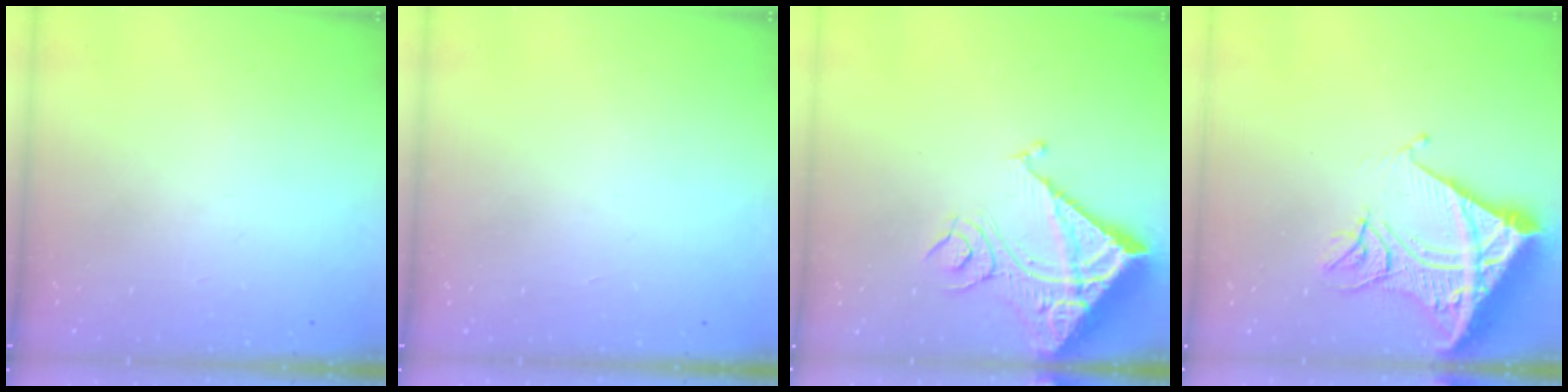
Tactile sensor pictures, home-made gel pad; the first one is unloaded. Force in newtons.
{"total": 1.7, "press": 1.7, "slide": 0.1}
{"total": 17.3, "press": 17.1, "slide": 2.3}
{"total": 16.2, "press": 16.1, "slide": 2.1}